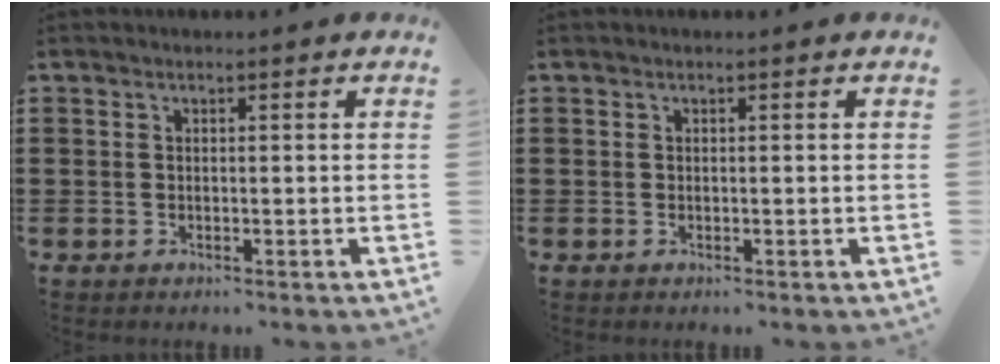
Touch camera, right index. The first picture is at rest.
{"total": 0.0}